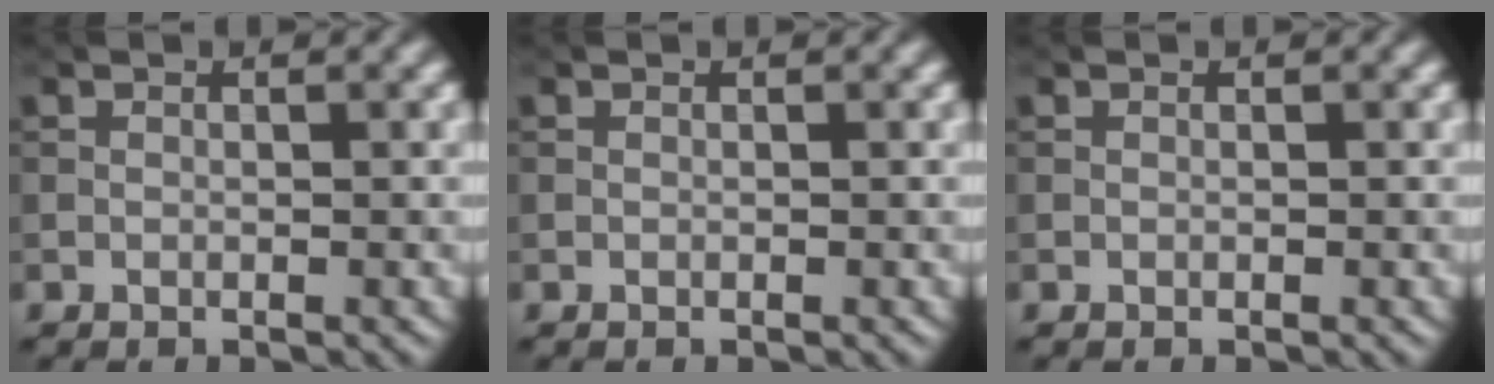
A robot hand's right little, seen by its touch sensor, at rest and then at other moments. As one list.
[{"total": 0.0}, {"total": 0.0}]